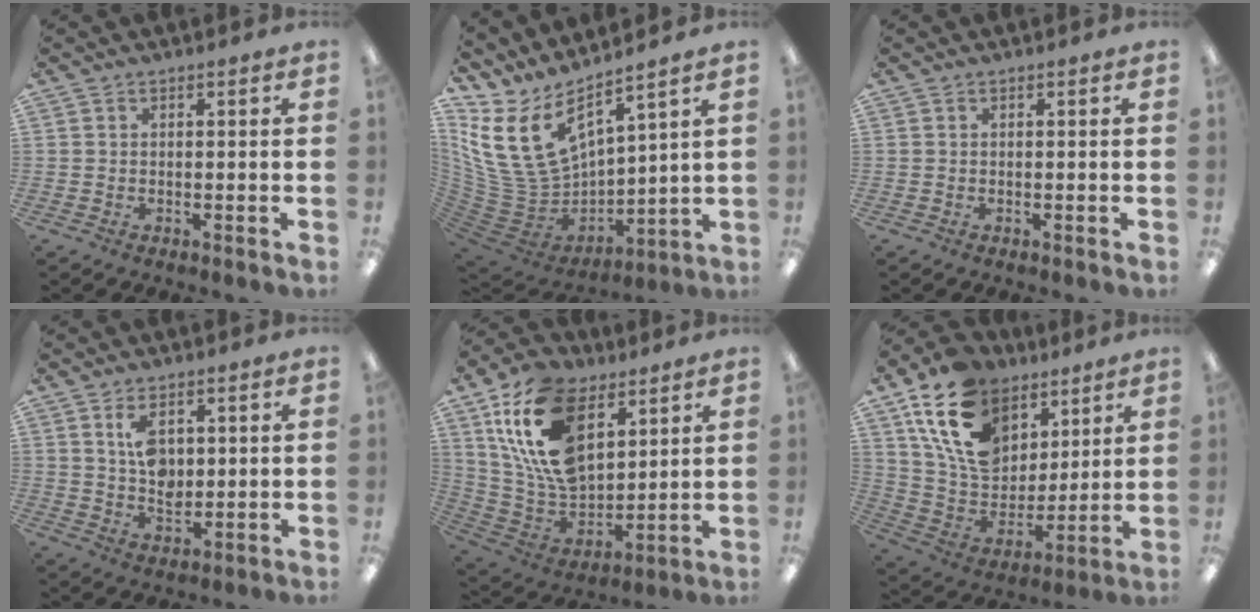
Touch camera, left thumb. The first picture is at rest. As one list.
[{"total": 16.9, "force": [8.3, 9.6, 11.2], "torque": [-0.261, -0.061, 0.158]}, {"total": 0.0}, {"total": 7.1, "force": [2.8, 4.5, 4.7], "torque": [-0.070, -0.004, 0.047]}, {"total": 23.0, "force": [10.1, 14.2, 15.1], "torque": [-0.318, -0.035, 0.180]}, {"total": 20.3, "force": [10.9, 13.7, 10.3], "torque": [-0.197, -0.042, 0.207]}]